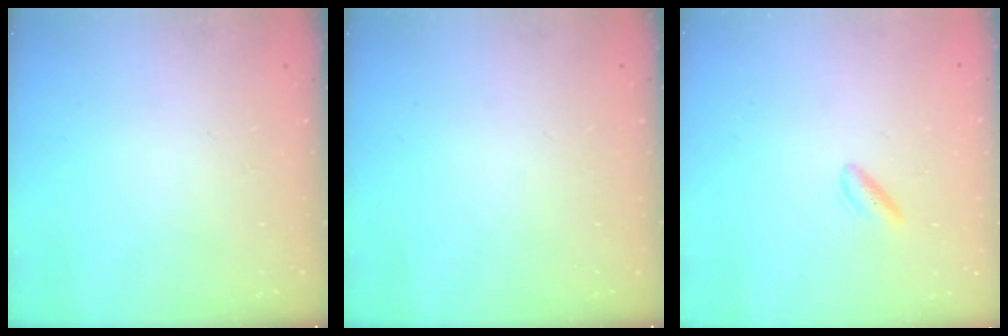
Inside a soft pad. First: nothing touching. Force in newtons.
{"total": 0.0}
{"total": 2.5, "press": 2.2, "slide": 1.3}